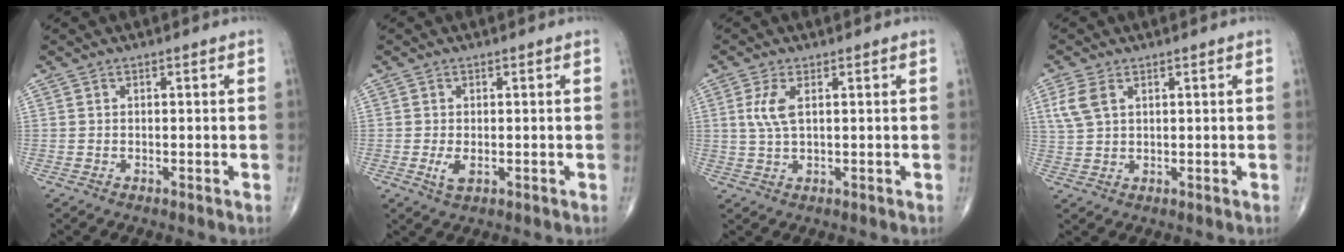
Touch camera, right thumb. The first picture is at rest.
{"total": 2.6, "force": [-0.5, 1.3, 2.1], "torque": [-0.046, -0.007, -0.007]}
{"total": 4.3, "force": [1.1, 1.6, 3.8], "torque": [-0.094, 0.000, 0.025]}
{"total": 4.8, "force": [2.0, 2.7, 3.4], "torque": [-0.080, 0.005, 0.046]}